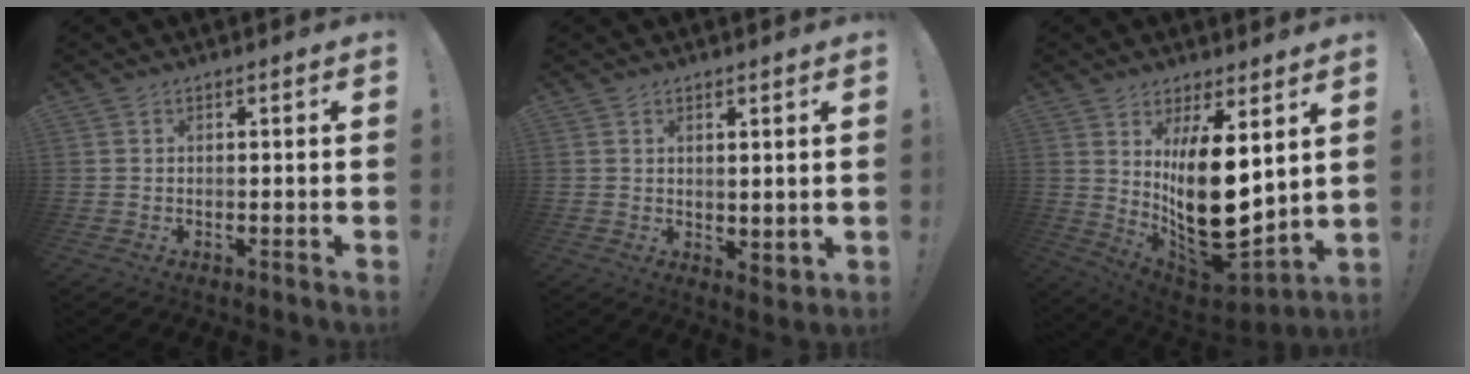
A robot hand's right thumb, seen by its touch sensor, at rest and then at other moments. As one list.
[{"total": 3.1, "force": [2.1, 1.6, 1.7], "torque": [-0.016, -0.015, 0.038]}, {"total": 19.5, "force": [3.1, 9.0, 16.9], "torque": [-0.273, -0.055, 0.070]}]